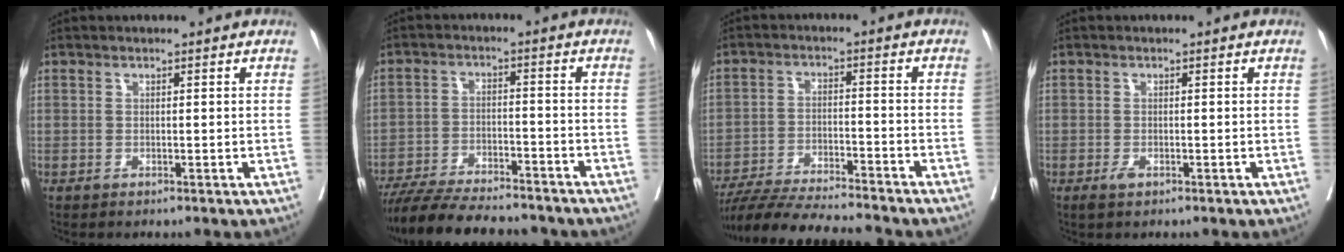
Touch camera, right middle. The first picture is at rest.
{"total": 16.7, "force": [-14.8, 3.1, 7.2], "torque": [-0.130, -0.014, -0.221]}
{"total": 13.9, "force": [-12.7, 0.1, 5.6], "torque": [-0.085, -0.016, -0.207]}
{"total": 1.3, "force": [-0.7, 0.5, 0.9], "torque": [-0.016, -0.001, -0.008]}